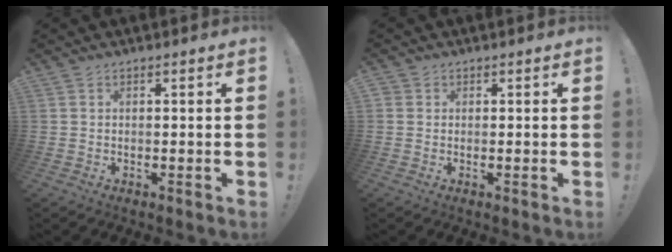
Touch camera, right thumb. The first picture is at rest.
{"total": 1.3, "force": [0.2, 1.1, 0.6], "torque": [-0.017, 0.005, 0.006]}